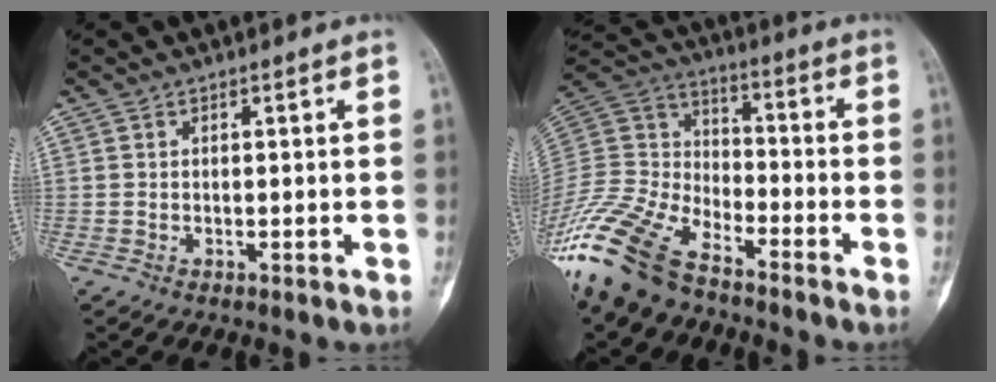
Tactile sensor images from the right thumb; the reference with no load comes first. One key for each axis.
{"total": 17.9, "fx": -13.7, "fy": 7.5, "fz": 8.9, "tx": -0.181, "ty": 0.056, "tz": -0.268}